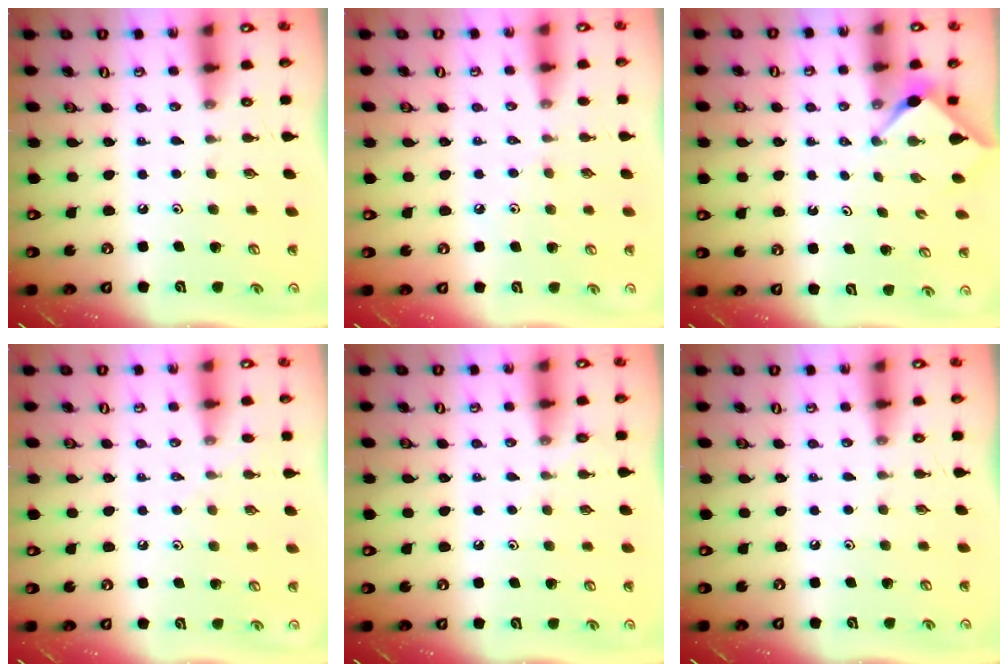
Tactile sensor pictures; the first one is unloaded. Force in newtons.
{"total": 6.1, "press": 6.0, "slide": 1.0}
{"total": 3.0, "press": 3.0, "slide": 0.3}
{"total": 5.6, "press": 5.5, "slide": 0.9}
{"total": 2.8, "press": 2.8, "slide": 0.3}
{"total": 0.0}